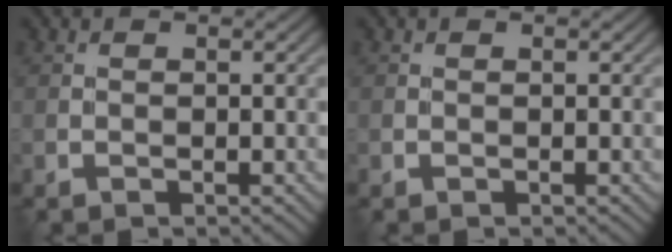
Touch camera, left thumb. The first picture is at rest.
{"total": 0.0}